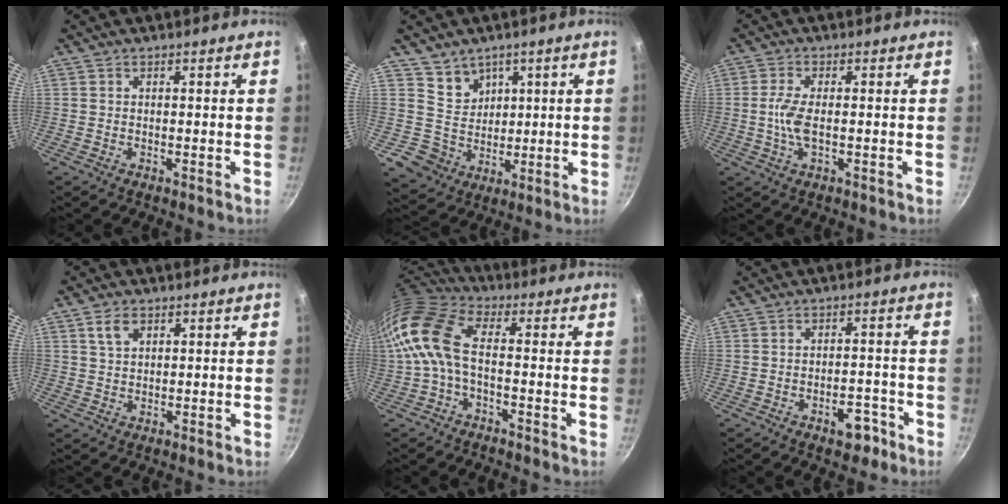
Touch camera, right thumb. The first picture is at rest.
{"total": 8.0, "force": [3.2, 7.3, 0.8], "torque": [0.028, -0.022, 0.067]}
{"total": 4.8, "force": [-0.5, 1.7, 4.5], "torque": [-0.104, 0.002, -0.014]}
{"total": 3.5, "force": [1.5, 2.4, 1.9], "torque": [-0.026, 0.000, 0.031]}
{"total": 11.1, "force": [-1.4, 6.0, 9.3], "torque": [-0.198, 0.030, -0.043]}
{"total": 5.5, "force": [-3.2, 3.0, 3.3], "torque": [-0.024, 0.027, -0.037]}